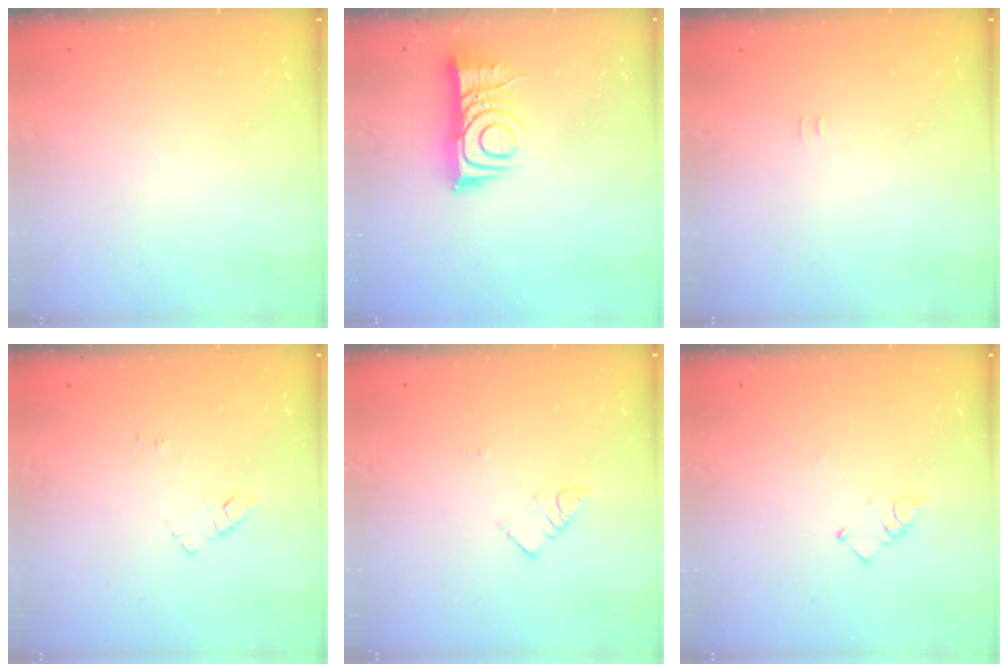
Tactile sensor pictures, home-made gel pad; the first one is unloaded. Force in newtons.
{"total": 10.8, "press": 10.8, "slide": 1.0}
{"total": 3.8, "press": 3.8, "slide": 0.5}
{"total": 4.8, "press": 4.8, "slide": 0.5}
{"total": 3.8, "press": 3.8, "slide": 0.1}
{"total": 3.0, "press": 3.0, "slide": 0.4}